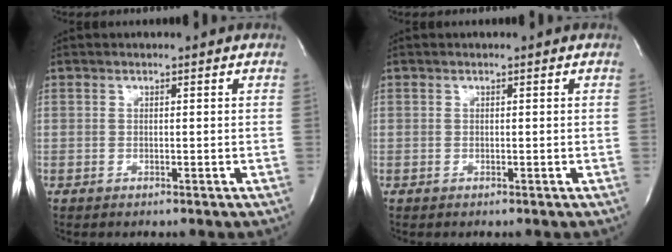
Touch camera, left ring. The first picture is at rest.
{"total": 0.0}